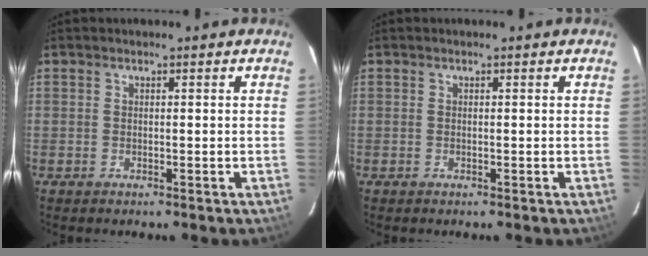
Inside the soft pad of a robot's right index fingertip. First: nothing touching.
{"total": 0.0}